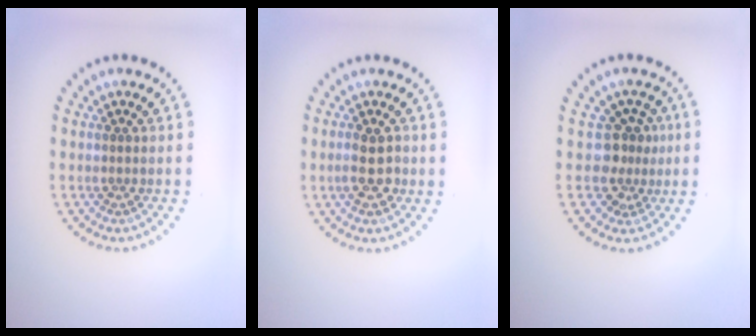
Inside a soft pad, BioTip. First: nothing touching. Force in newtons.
{"total": 3.0, "press": 2.9, "slide": 0.4}
{"total": 2.8, "press": 2.1, "slide": 1.9}